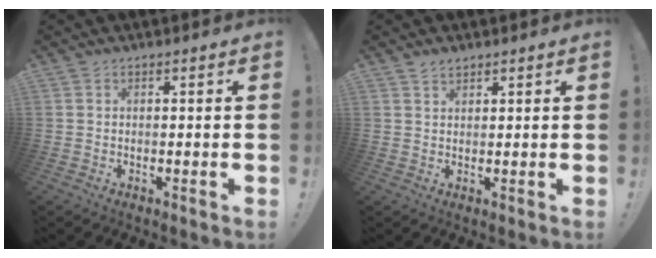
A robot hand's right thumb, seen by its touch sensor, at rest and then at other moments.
{"total": 2.1, "force": [1.7, 0.9, 0.6], "torque": [0.002, -0.013, 0.030]}